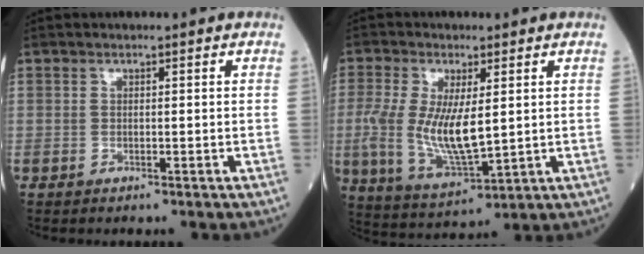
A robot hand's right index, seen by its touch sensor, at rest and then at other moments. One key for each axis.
{"total": 11.3, "fx": 0.6, "fy": 3.7, "fz": 10.6, "tx": -0.228, "ty": -0.015, "tz": 0.020}